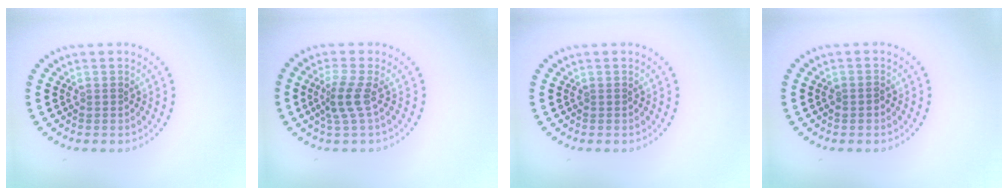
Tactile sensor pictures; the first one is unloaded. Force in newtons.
{"total": 2.4, "press": 1.8, "slide": 1.5}
{"total": 0.0}
{"total": 0.8, "press": 0.8, "slide": 0.2}